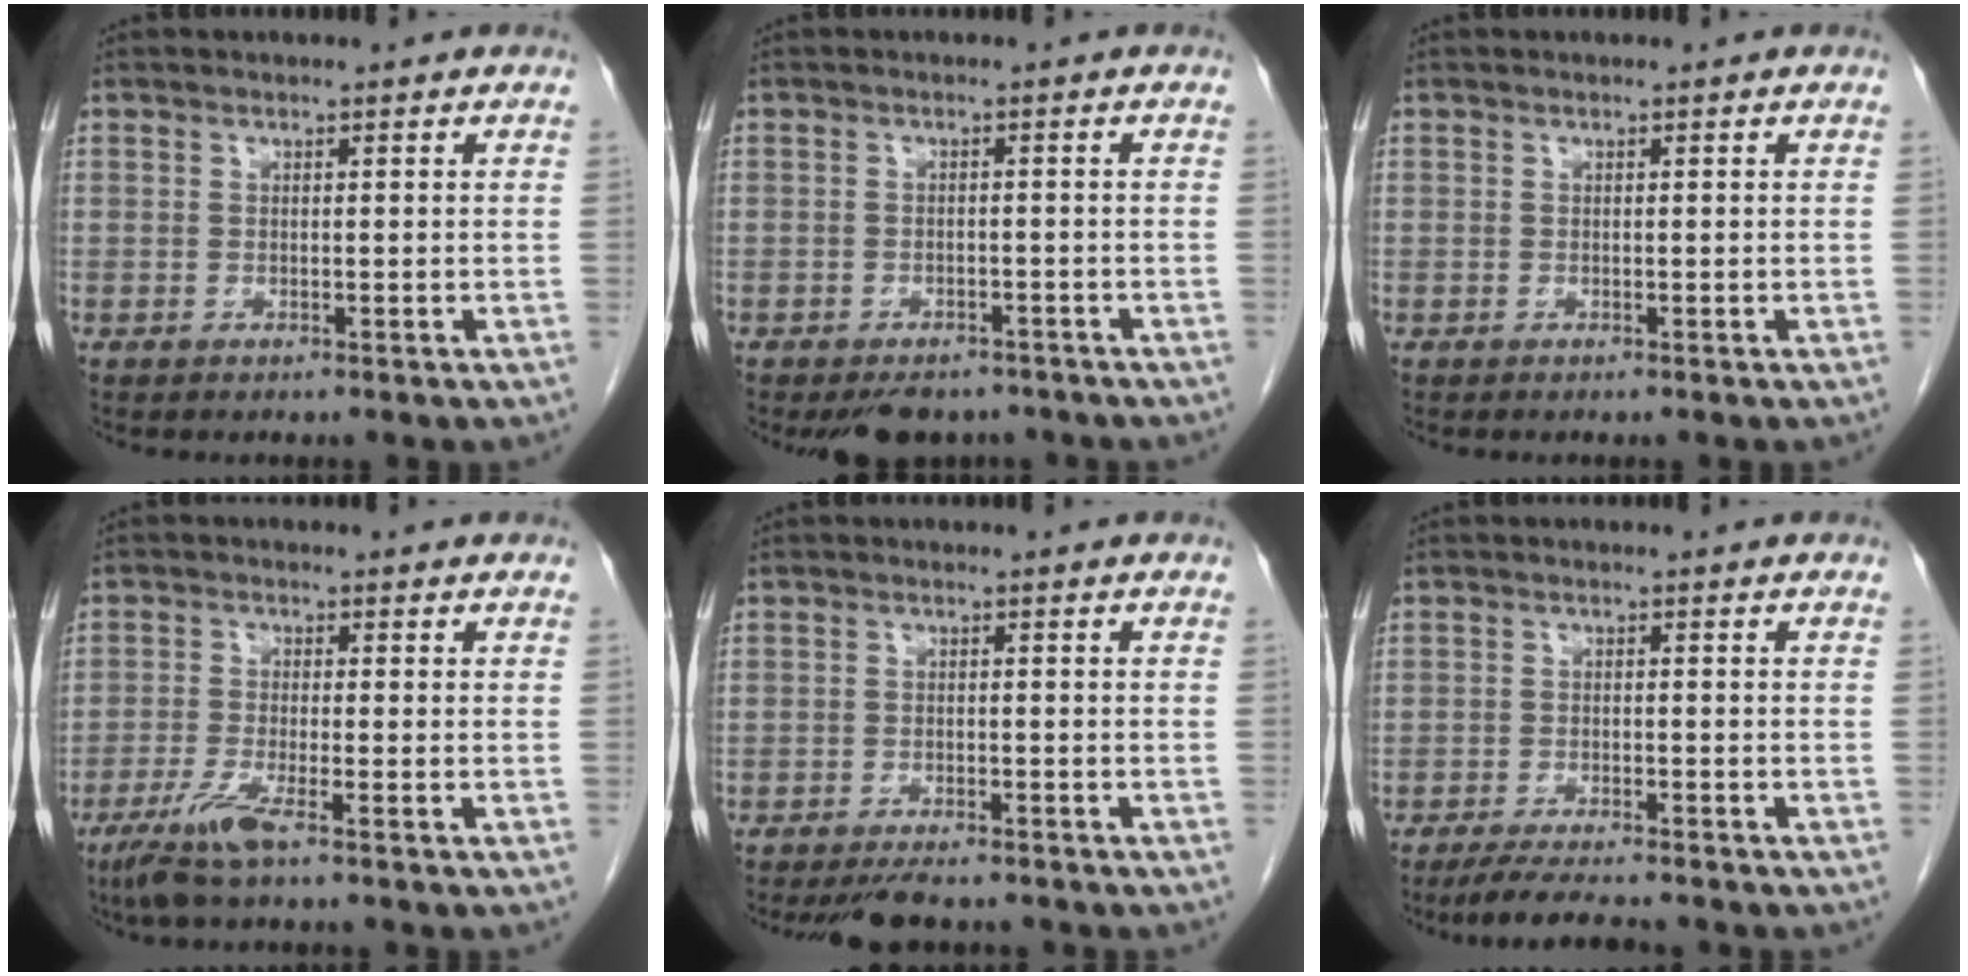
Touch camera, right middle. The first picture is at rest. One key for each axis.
{"total": 5.2, "fx": -4.4, "fy": 2.5, "fz": 1.3, "tx": -0.006, "ty": 0.004, "tz": -0.059}
{"total": 0.0}
{"total": 5.0, "fx": -3.3, "fy": -0.1, "fz": 3.8, "tx": -0.082, "ty": -0.014, "tz": -0.068}
{"total": 5.1, "fx": -4.6, "fy": 1.0, "fz": 2.0, "tx": -0.026, "ty": -0.009, "tz": -0.072}
{"total": 6.5, "fx": -5.7, "fy": 0.5, "fz": 2.9, "tx": -0.049, "ty": -0.018, "tz": -0.095}